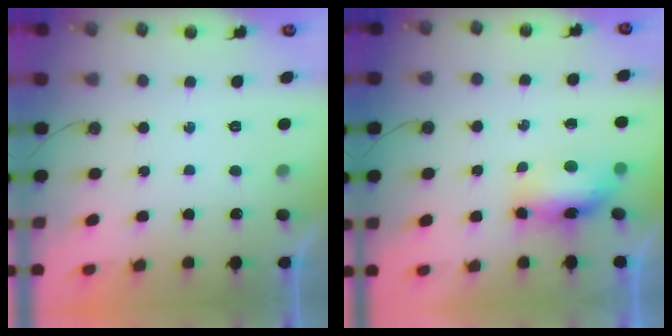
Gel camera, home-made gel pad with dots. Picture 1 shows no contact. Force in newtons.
{"total": 8.1, "press": 8.0, "slide": 1.6}